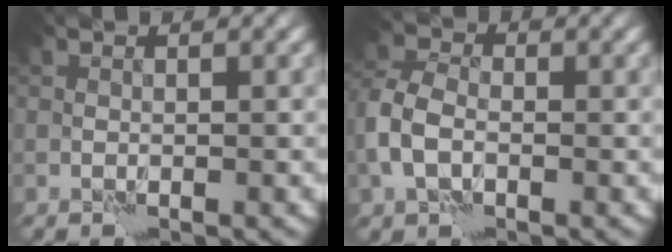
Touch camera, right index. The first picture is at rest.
{"total": 3.8, "force": [-0.9, 2.6, 2.7], "torque": [-0.067, 0.005, -0.028]}